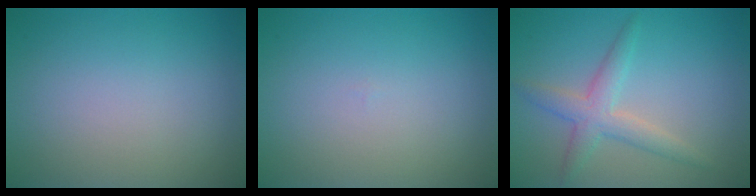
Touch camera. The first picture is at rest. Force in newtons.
{"total": 0.0}
{"total": 3.1, "press": 3.1, "slide": 0.2}